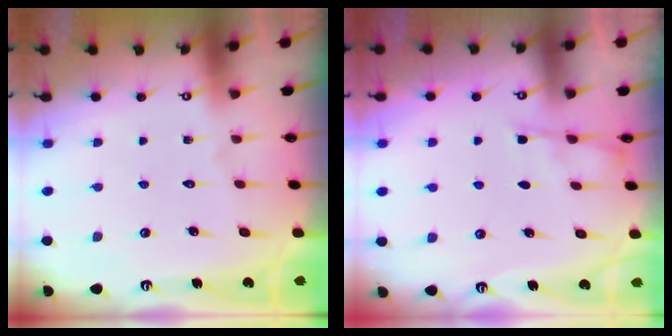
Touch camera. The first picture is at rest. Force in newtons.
{"total": 3.1, "press": 3.1, "slide": 0.4}